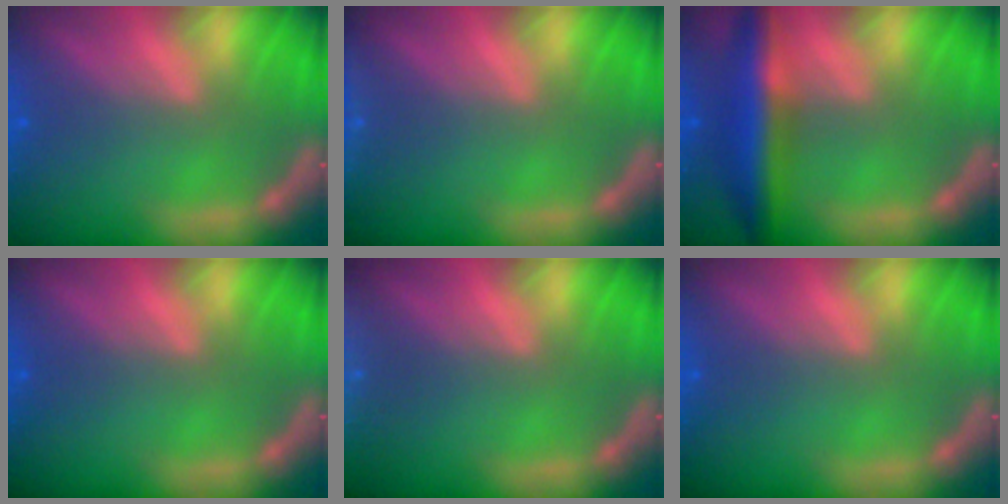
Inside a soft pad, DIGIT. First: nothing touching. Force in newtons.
{"total": 1.9}
{"total": 7.0}
{"total": 0.0}
{"total": 8.5}
{"total": 0.0}